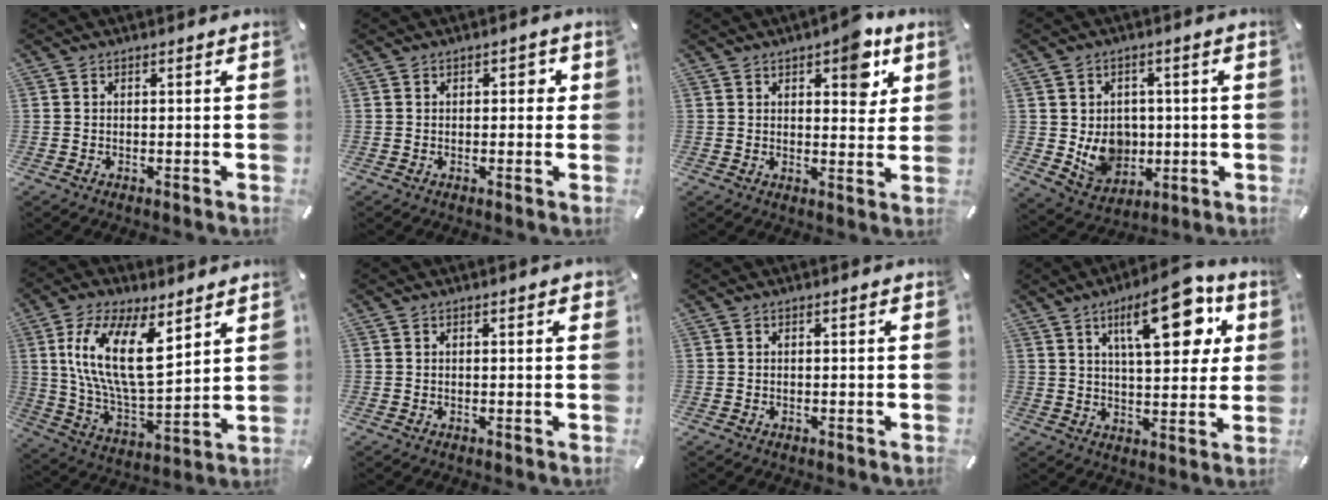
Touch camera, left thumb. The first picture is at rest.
{"total": 1.5, "force": [0.2, 1.2, 0.9], "torque": [-0.003, 0.002, -0.004]}
{"total": 8.9, "force": [4.8, 4.5, 5.9], "torque": [-0.053, -0.027, 0.075]}
{"total": 8.9, "force": [0.2, 8.2, 3.5], "torque": [-0.065, -0.007, 0.012]}
{"total": 17.7, "force": [7.7, 7.7, 13.9], "torque": [-0.293, -0.032, 0.129]}
{"total": 0.8, "force": [0.3, 0.2, 0.7], "torque": [-0.005, 0.000, 0.003]}
{"total": 0.0}
{"total": 18.4, "force": [8.0, 7.5, 14.8], "torque": [-0.209, -0.020, 0.121]}